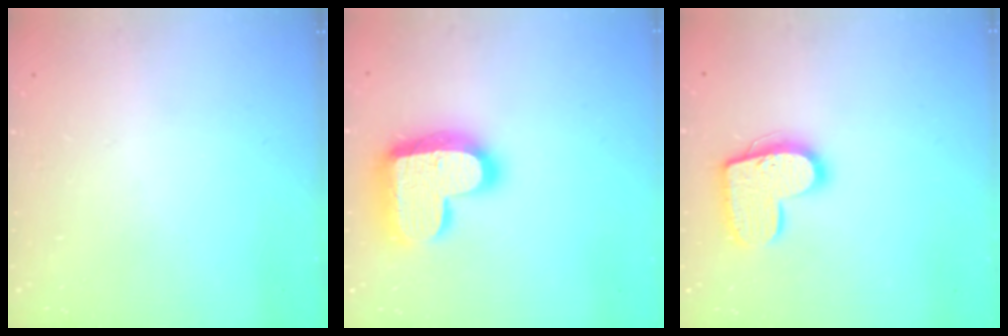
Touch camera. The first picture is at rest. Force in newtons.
{"total": 21.4, "press": 21.4, "slide": 1.3}
{"total": 15.7, "press": 15.6, "slide": 0.9}